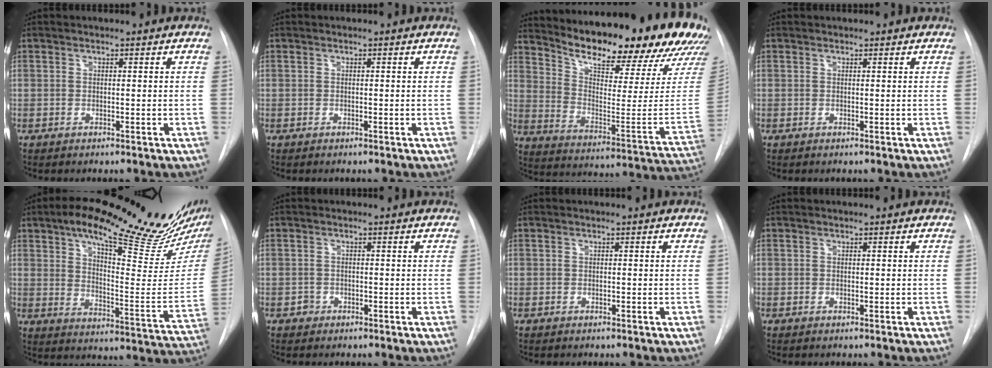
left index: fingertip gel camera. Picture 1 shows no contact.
{"total": 0.0}
{"total": 27.1, "force": [23.0, 4.5, 13.5], "torque": [-0.221, -0.083, 0.304]}
{"total": 1.0, "force": [1.0, 0.3, 0.1], "torque": [-0.011, 0.009, 0.011]}
{"total": 25.9, "force": [19.0, 4.1, 17.1], "torque": [-0.250, -0.030, 0.256]}
{"total": 1.0, "force": [-0.5, 0.8, 0.1], "torque": [-0.002, 0.004, -0.011]}
{"total": 0.0}
{"total": 0.0}